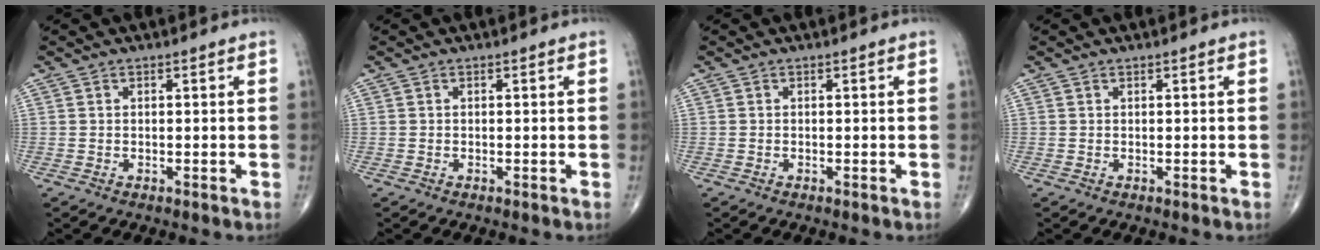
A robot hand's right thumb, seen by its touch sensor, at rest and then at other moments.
{"total": 0.0}
{"total": 0.0}
{"total": 0.0}